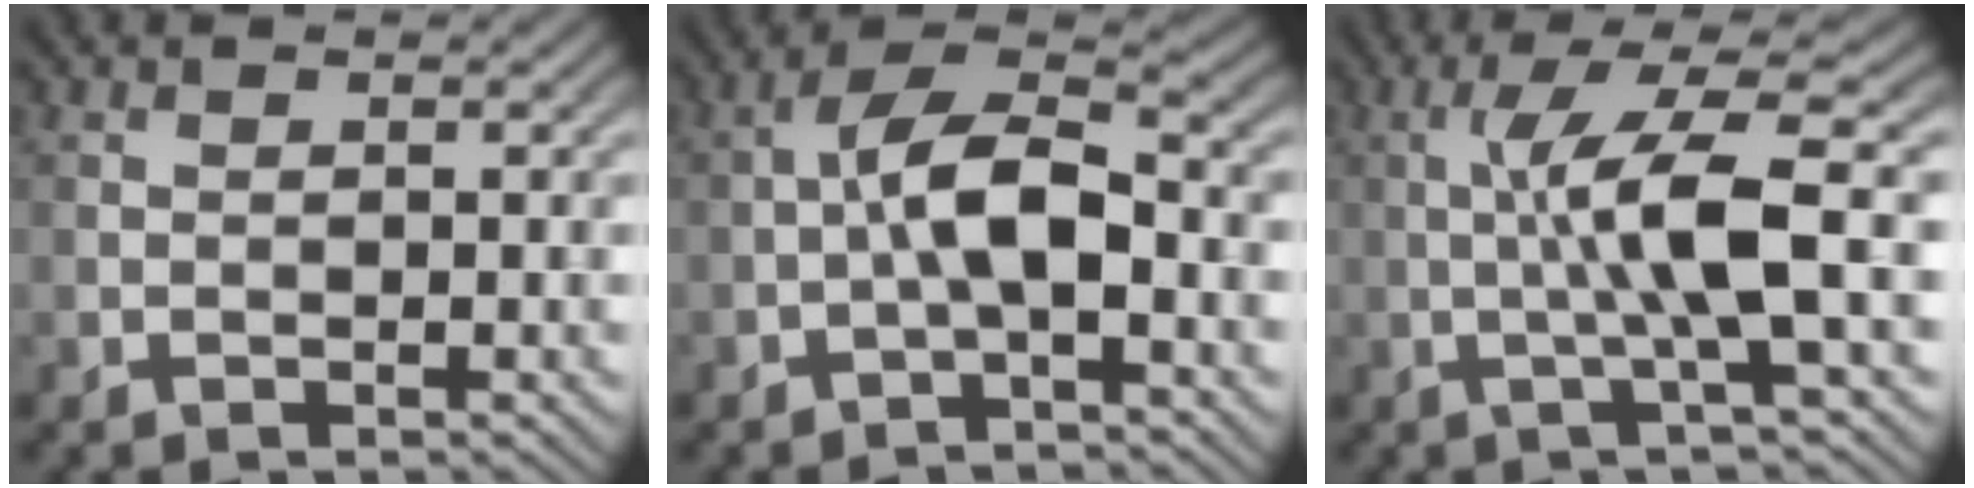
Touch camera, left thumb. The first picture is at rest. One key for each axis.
{"total": 6.6, "fx": -1.5, "fy": 2.5, "fz": 6.0, "tx": -0.107, "ty": 0.018, "tz": -0.038}
{"total": 8.7, "fx": -0.2, "fy": 1.2, "fz": 8.7, "tx": -0.148, "ty": 0.015, "tz": -0.007}